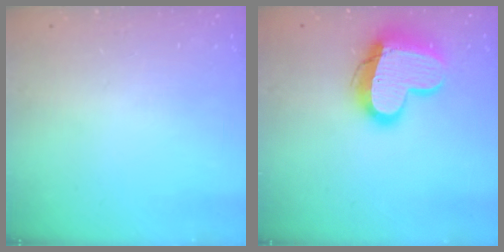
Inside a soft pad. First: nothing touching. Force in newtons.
{"total": 16.7, "press": 16.7, "slide": 1.1}